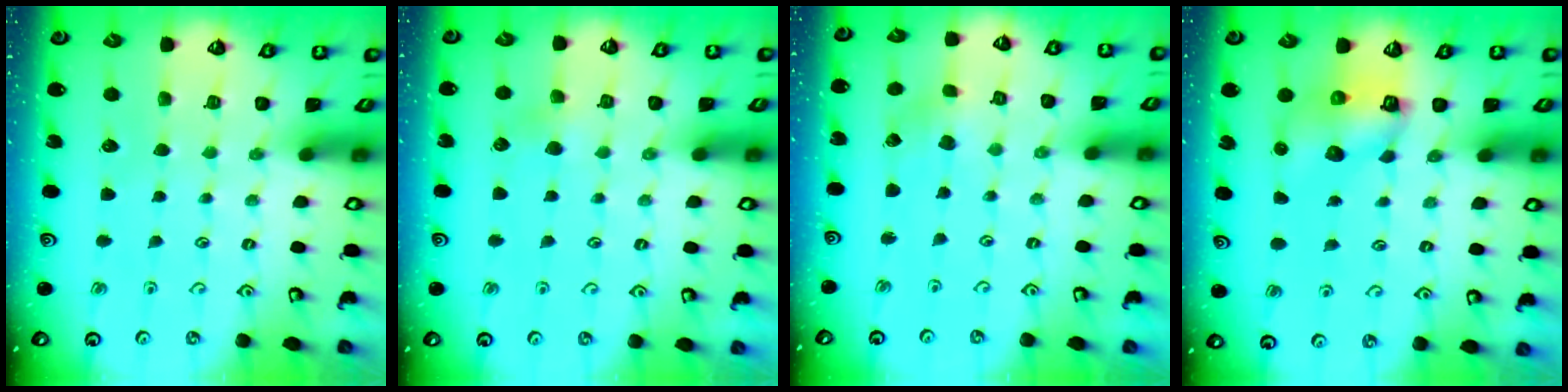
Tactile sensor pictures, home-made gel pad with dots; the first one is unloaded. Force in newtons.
{"total": 2.6, "press": 2.6, "slide": 0.5}
{"total": 1.8, "press": 1.8, "slide": 0.3}
{"total": 7.5, "press": 7.5, "slide": 0.9}